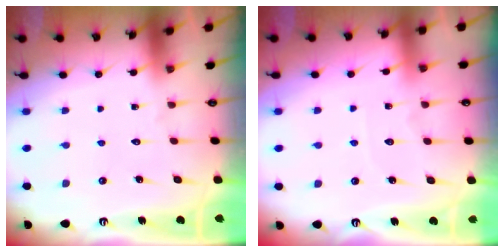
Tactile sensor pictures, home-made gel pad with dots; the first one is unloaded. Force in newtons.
{"total": 4.4, "press": 4.4, "slide": 0.6}